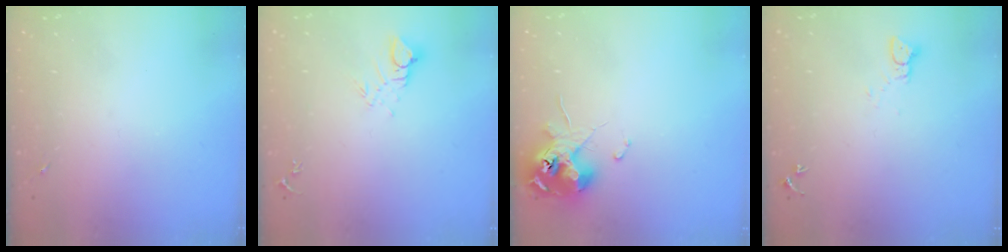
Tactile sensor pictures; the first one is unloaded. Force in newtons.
{"total": 5.0, "press": 5.0, "slide": 0.3}
{"total": 11.8, "press": 11.7, "slide": 1.1}
{"total": 2.4, "press": 2.4, "slide": 0.2}